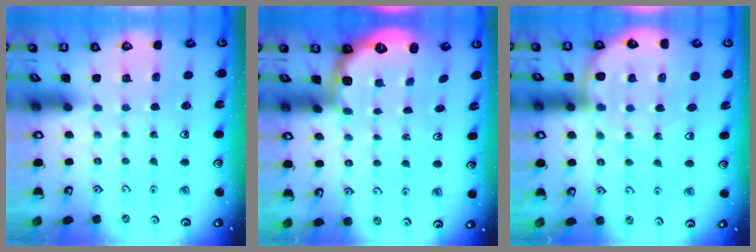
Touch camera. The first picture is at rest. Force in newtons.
{"total": 2.6, "press": 1.5, "slide": 2.1}
{"total": 8.8, "press": 8.5, "slide": 2.2}